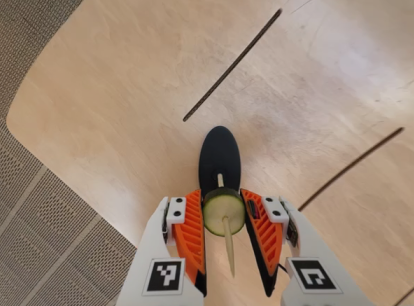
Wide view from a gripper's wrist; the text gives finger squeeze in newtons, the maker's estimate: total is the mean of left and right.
{"total": 8.8, "left": 8.7, "right": 8.9}